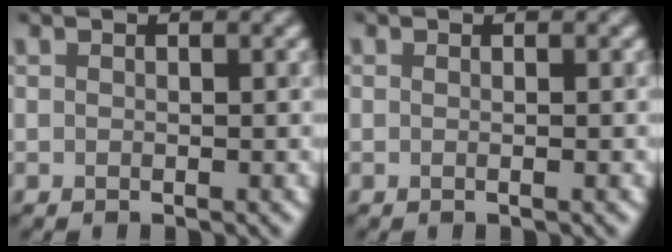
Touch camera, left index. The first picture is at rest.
{"total": 0.8, "force": [0.0, 0.3, 0.8], "torque": [-0.003, 0.005, -0.004]}